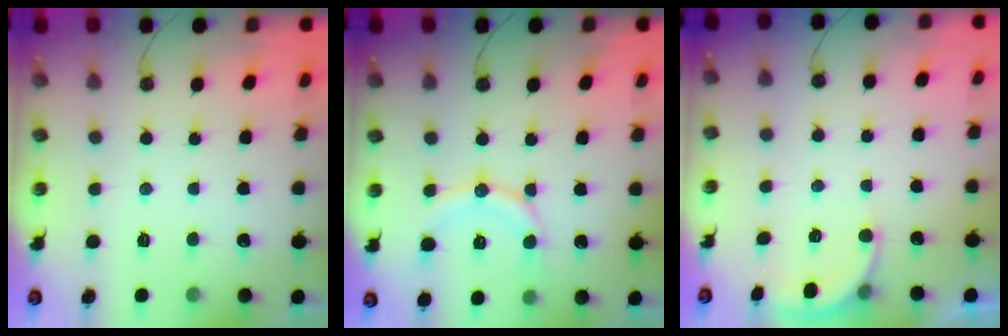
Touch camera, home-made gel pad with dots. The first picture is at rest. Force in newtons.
{"total": 11.4, "press": 11.3, "slide": 1.2}
{"total": 3.0, "press": 2.9, "slide": 0.7}